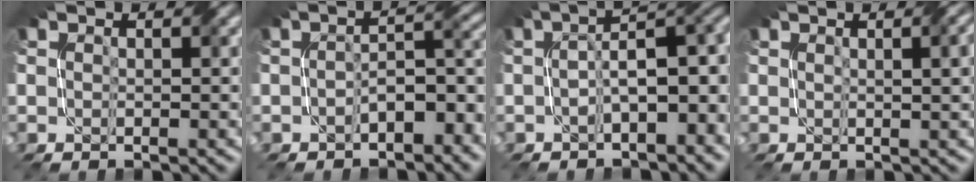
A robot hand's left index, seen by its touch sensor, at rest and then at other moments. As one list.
[{"total": 5.0, "force": [-2.4, 2.6, 3.5], "torque": [-0.037, 0.011, -0.037]}, {"total": 7.0, "force": [-0.5, 3.1, 6.3], "torque": [-0.085, 0.021, -0.005]}, {"total": 3.7, "force": [1.0, 1.6, 3.2], "torque": [-0.015, 0.020, 0.016]}]